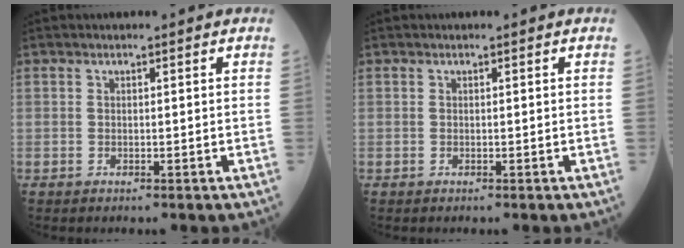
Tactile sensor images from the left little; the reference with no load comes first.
{"total": 0.0}